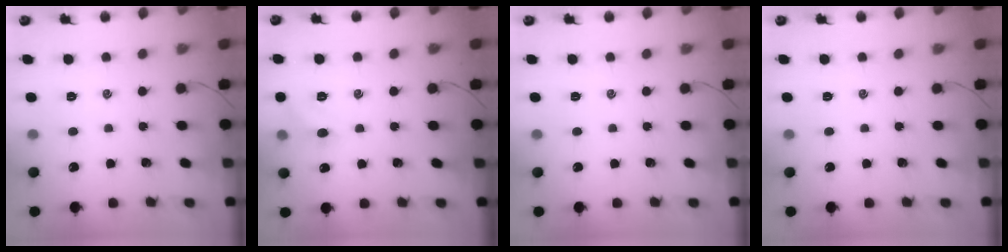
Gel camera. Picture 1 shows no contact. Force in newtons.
{"total": 7.1, "press": 6.9, "slide": 1.4}
{"total": 0.0}
{"total": 0.0}